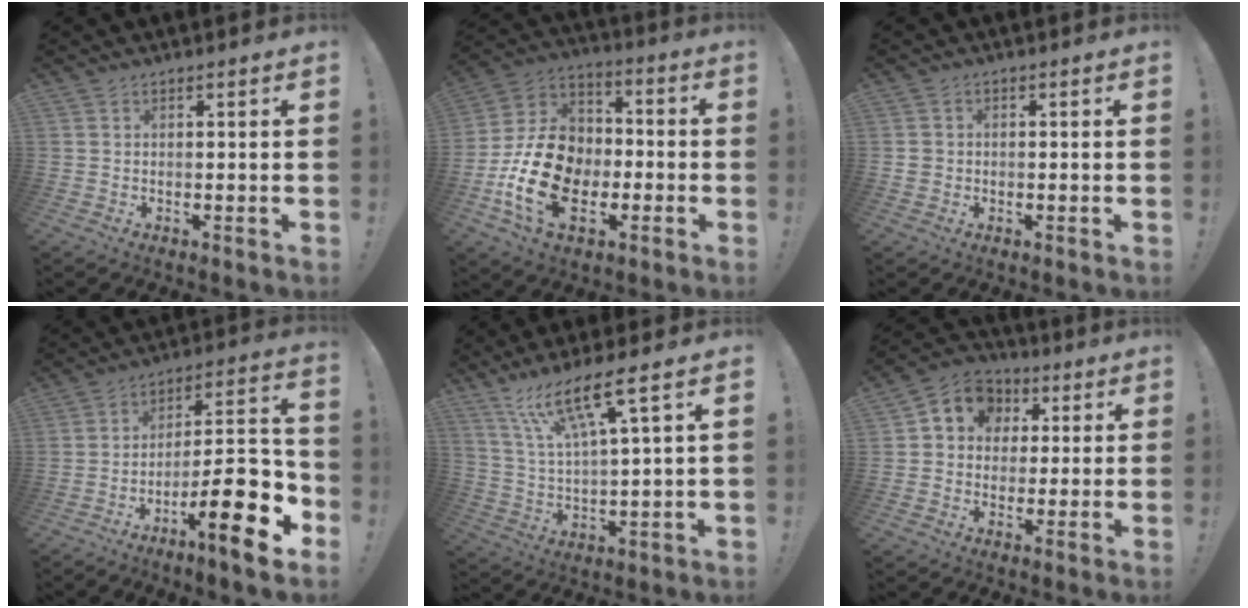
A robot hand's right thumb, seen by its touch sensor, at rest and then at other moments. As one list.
[{"total": 21.5, "force": [-6.0, 15.0, 14.2], "torque": [-0.269, 0.038, -0.086]}, {"total": 2.5, "force": [-0.1, 2.4, 0.8], "torque": [-0.011, 0.007, 0.000]}, {"total": 18.4, "force": [-9.1, 3.9, 15.5], "torque": [-0.221, 0.043, -0.146]}, {"total": 13.8, "force": [8.6, 2.0, 10.6], "torque": [-0.201, -0.034, 0.139]}, {"total": 8.8, "force": [2.1, 7.9, 3.3], "torque": [-0.038, -0.008, 0.044]}]